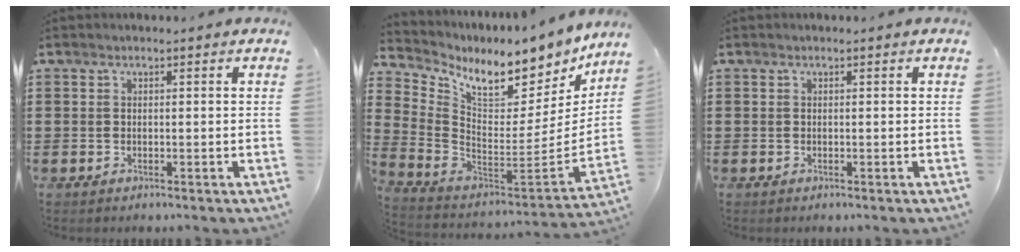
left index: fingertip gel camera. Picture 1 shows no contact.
{"total": 7.9, "force": [7.2, 1.9, 2.8], "torque": [-0.081, -0.074, 0.121]}
{"total": 0.0}